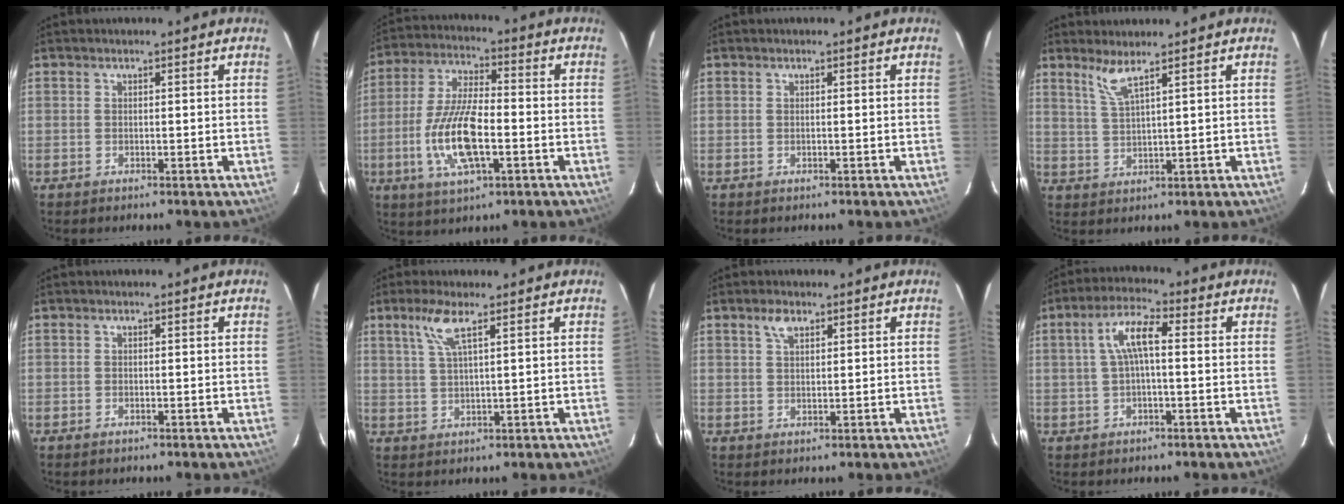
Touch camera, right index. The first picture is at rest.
{"total": 13.5, "force": [-3.7, 4.6, 12.1], "torque": [-0.254, -0.004, -0.071]}
{"total": 0.0}
{"total": 3.6, "force": [2.7, -0.5, 2.4], "torque": [-0.053, -0.006, 0.058]}
{"total": 0.7, "force": [-0.5, 0.4, 0.0], "torque": [-0.002, 0.001, -0.010]}
{"total": 4.7, "force": [2.6, 0.4, 3.9], "torque": [-0.084, 0.003, 0.056]}
{"total": 2.6, "force": [1.6, 1.2, 1.6], "torque": [-0.030, 0.006, 0.030]}
{"total": 6.1, "force": [0.3, 1.7, 5.8], "torque": [-0.116, 0.016, 0.009]}